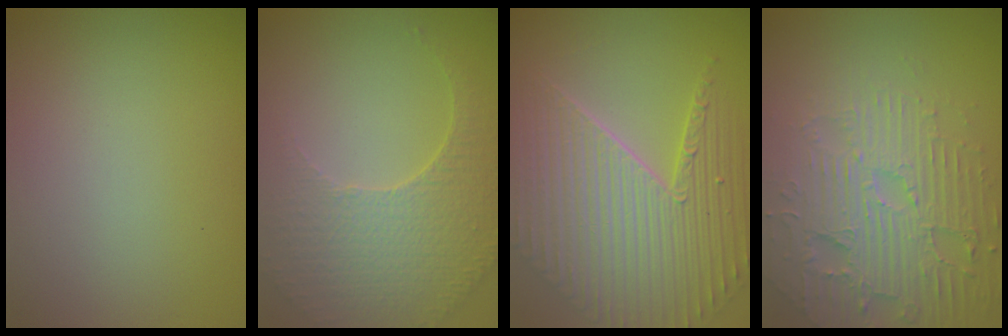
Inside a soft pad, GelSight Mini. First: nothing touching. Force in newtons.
{"total": 5.1, "press": 3.7, "slide": 3.5}
{"total": 7.6, "press": 5.8, "slide": 4.9}
{"total": 5.8, "press": 4.9, "slide": 3.2}